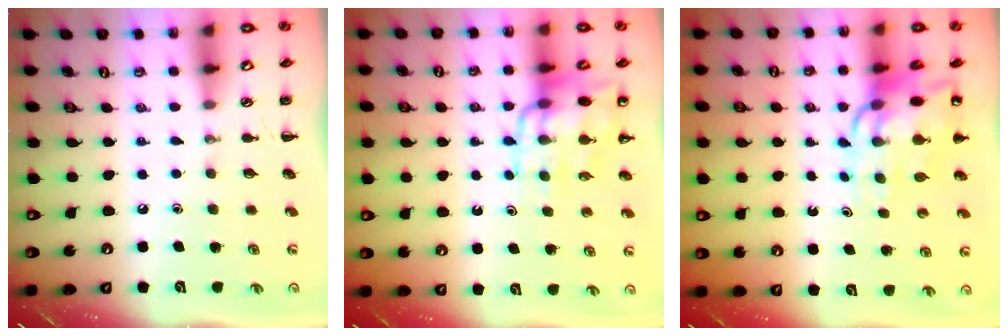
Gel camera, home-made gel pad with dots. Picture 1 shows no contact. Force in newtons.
{"total": 13.1, "press": 12.7, "slide": 2.9}
{"total": 13.5, "press": 12.9, "slide": 3.9}